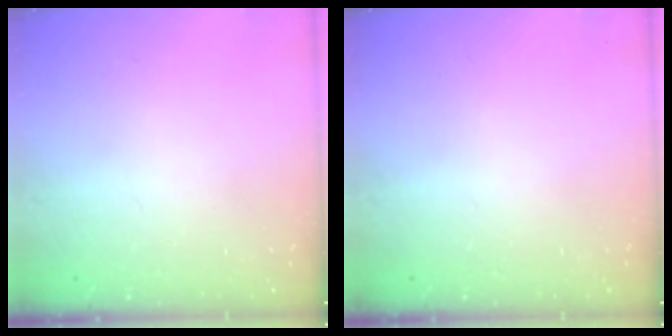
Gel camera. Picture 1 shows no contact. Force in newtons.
{"total": 0.0}